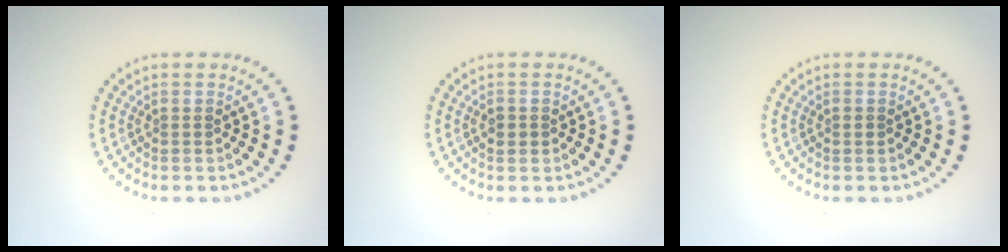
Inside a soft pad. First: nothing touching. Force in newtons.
{"total": 1.4, "press": 1.4, "slide": 0.1}
{"total": 0.5, "press": 0.5, "slide": 0.0}